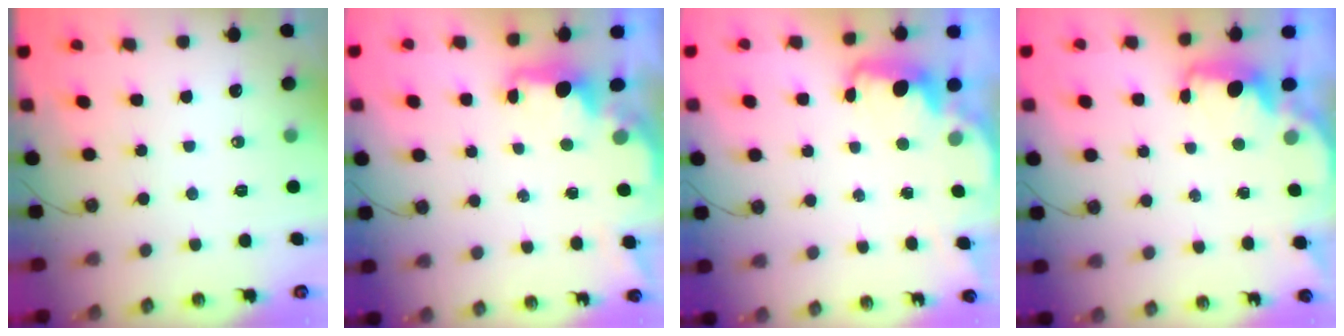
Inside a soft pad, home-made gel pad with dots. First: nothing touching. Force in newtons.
{"total": 2.0, "press": 1.9, "slide": 0.7}
{"total": 2.5, "press": 2.4, "slide": 0.7}
{"total": 1.7, "press": 1.6, "slide": 0.5}